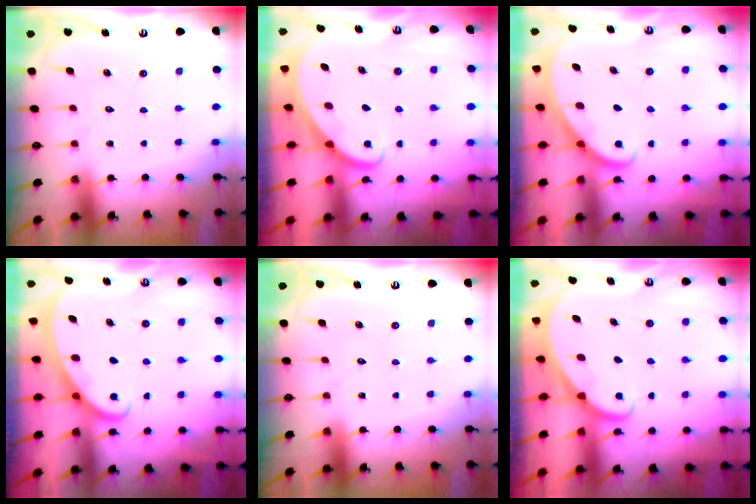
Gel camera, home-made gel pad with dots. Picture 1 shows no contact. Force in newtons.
{"total": 2.5, "press": 2.5, "slide": 0.2}
{"total": 2.9, "press": 2.9, "slide": 0.2}
{"total": 2.5, "press": 2.5, "slide": 0.4}
{"total": 0.0}
{"total": 2.9, "press": 2.9, "slide": 0.1}